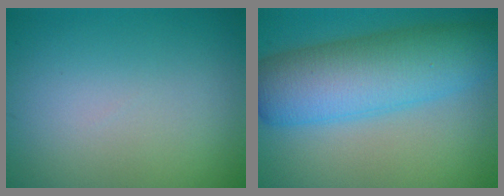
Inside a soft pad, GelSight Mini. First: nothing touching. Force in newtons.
{"total": 8.9, "press": 8.9, "slide": 0.2}